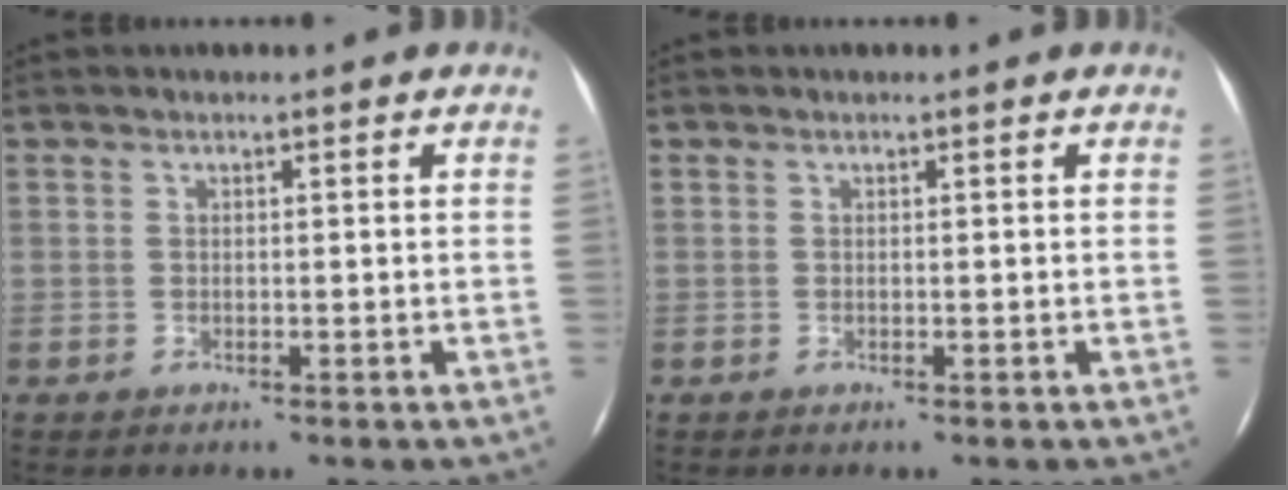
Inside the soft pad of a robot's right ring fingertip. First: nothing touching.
{"total": 0.0}